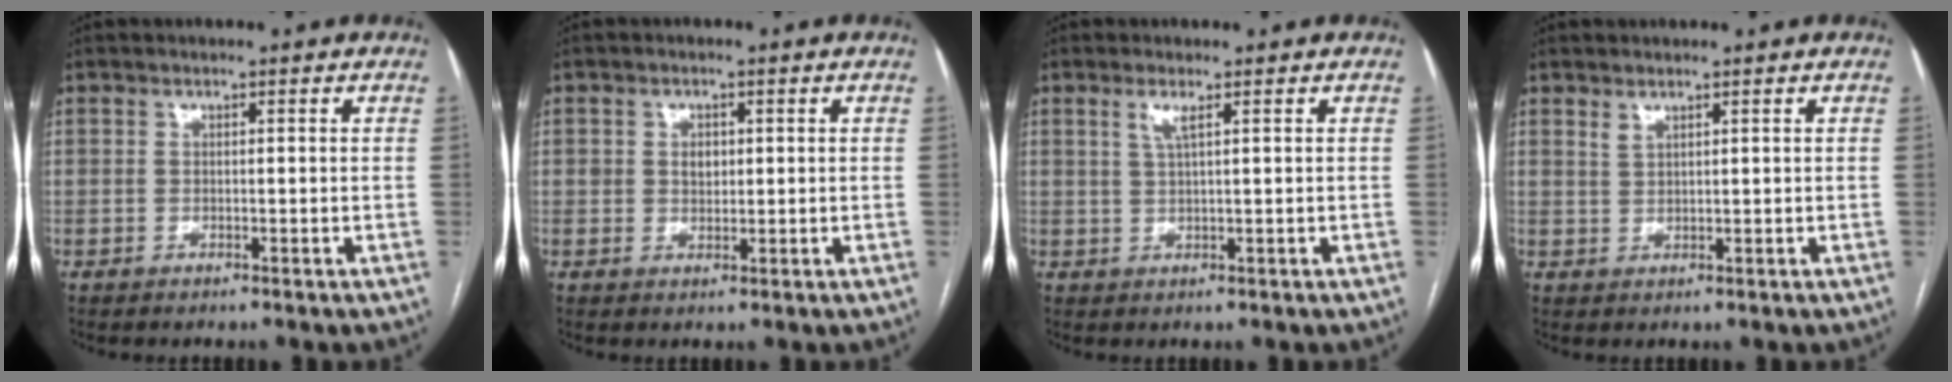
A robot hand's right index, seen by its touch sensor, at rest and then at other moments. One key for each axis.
{"total": 2.5, "fx": 0.5, "fy": 1.9, "fz": 1.7, "tx": -0.029, "ty": 0.005, "tz": 0.009}
{"total": 2.0, "fx": 1.0, "fy": 0.0, "fz": 1.8, "tx": -0.043, "ty": 0.000, "tz": 0.021}
{"total": 1.2, "fx": 1.0, "fy": 0.2, "fz": 0.5, "tx": -0.010, "ty": -0.001, "tz": 0.024}